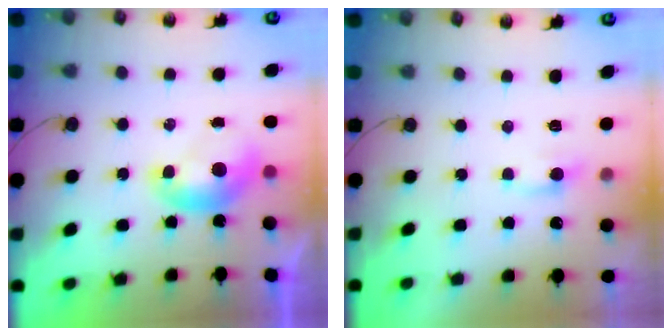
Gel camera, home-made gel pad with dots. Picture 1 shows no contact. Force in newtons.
{"total": 0.6, "press": 0.4, "slide": 0.5}